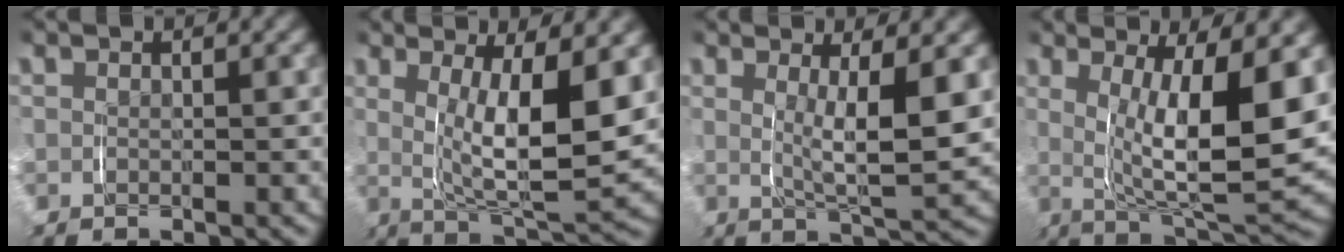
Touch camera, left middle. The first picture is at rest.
{"total": 8.9, "force": [1.9, 3.1, 8.1], "torque": [-0.129, -0.010, 0.032]}
{"total": 5.6, "force": [1.2, 1.1, 5.3], "torque": [-0.085, -0.013, 0.024]}
{"total": 11.1, "force": [1.7, 4.1, 10.2], "torque": [-0.153, -0.007, 0.030]}